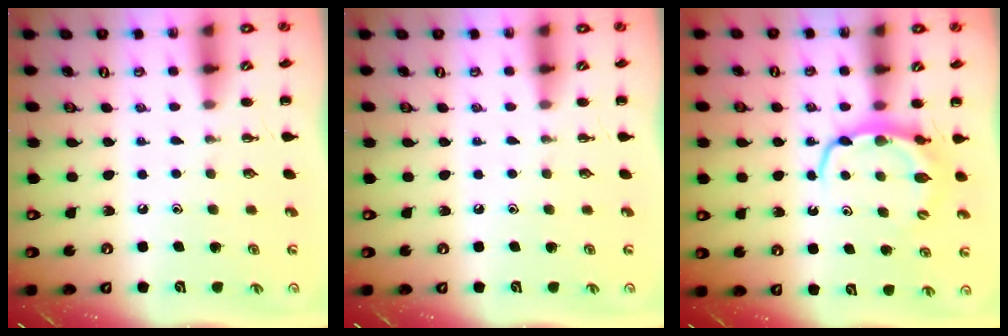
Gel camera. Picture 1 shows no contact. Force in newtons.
{"total": 0.0}
{"total": 6.1, "press": 6.1, "slide": 0.5}